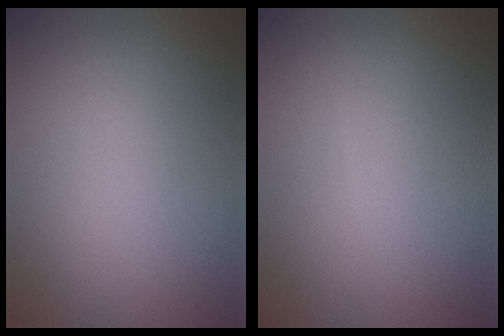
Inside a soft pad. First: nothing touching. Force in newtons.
{"total": 0.0}